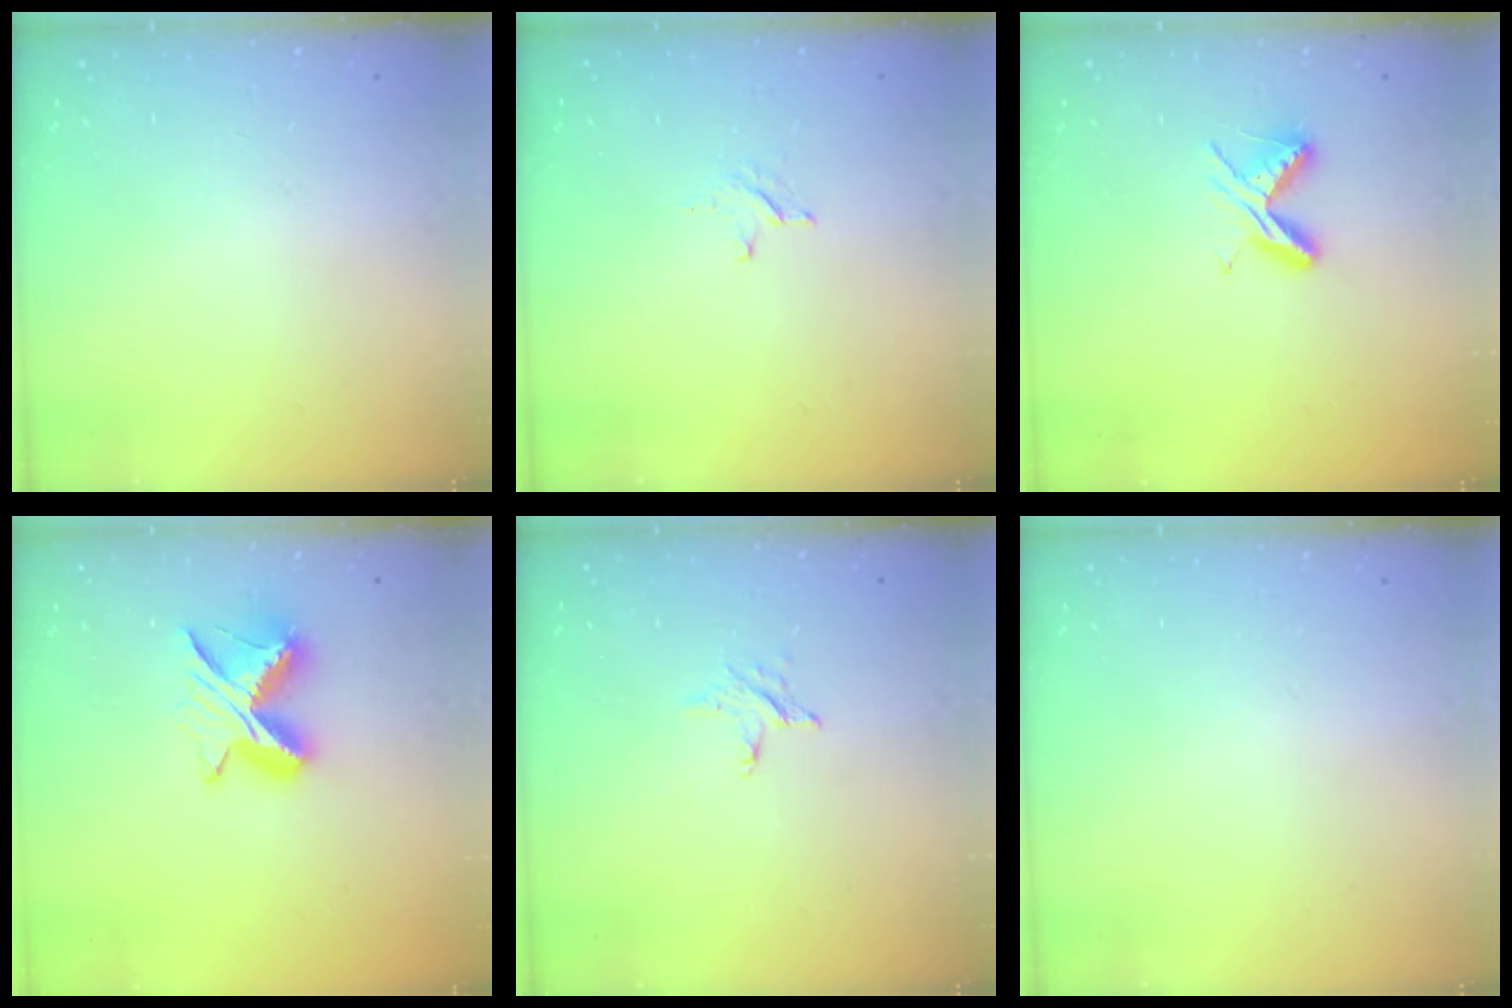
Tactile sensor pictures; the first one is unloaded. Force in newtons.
{"total": 3.0, "press": 3.0, "slide": 0.3}
{"total": 5.9, "press": 5.9, "slide": 0.7}
{"total": 9.6, "press": 9.6, "slide": 0.6}
{"total": 2.4, "press": 2.4, "slide": 0.1}
{"total": 0.0}